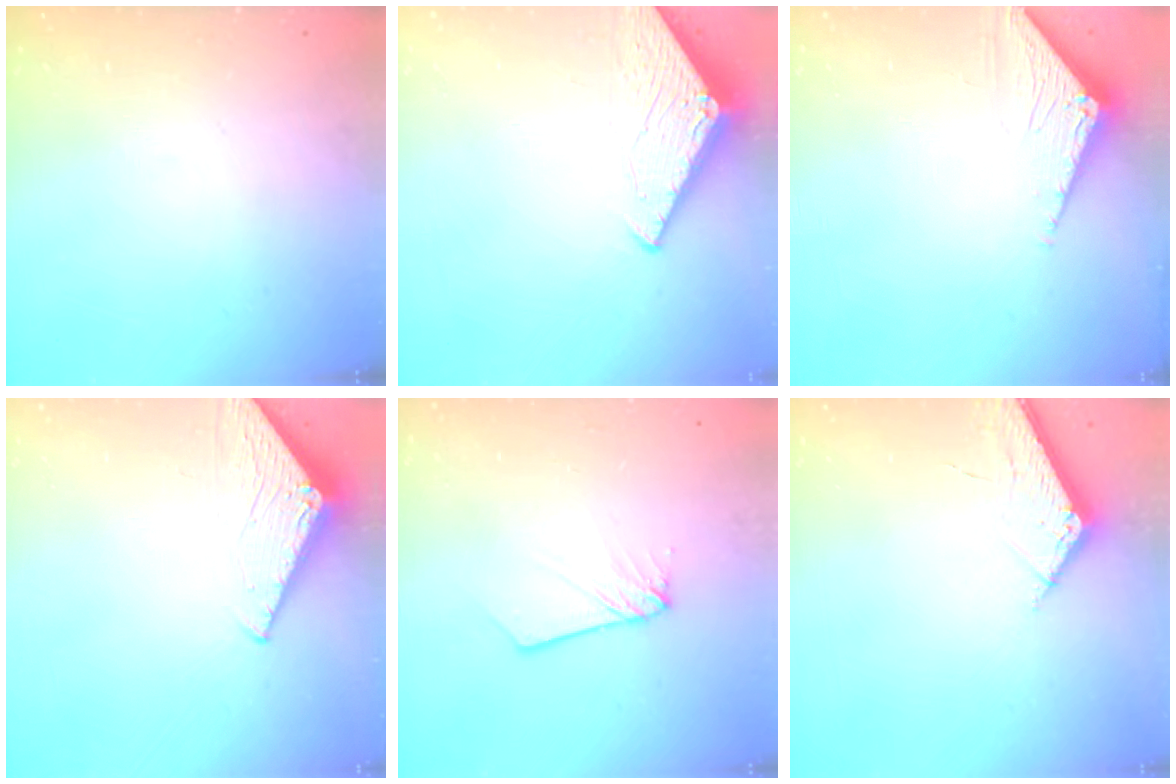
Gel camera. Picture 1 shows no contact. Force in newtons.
{"total": 2.8, "press": 2.8, "slide": 0.2}
{"total": 3.3, "press": 3.3, "slide": 0.2}
{"total": 3.1, "press": 3.1, "slide": 0.2}
{"total": 2.2, "press": 2.2, "slide": 0.2}
{"total": 4.7, "press": 4.7, "slide": 0.5}